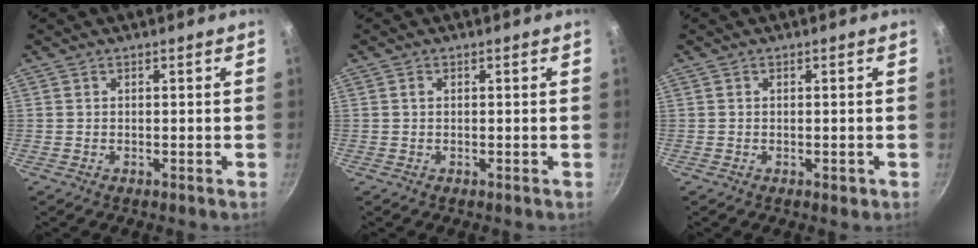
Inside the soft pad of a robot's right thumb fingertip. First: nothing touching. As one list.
[{"total": 0.6, "force": [0.1, 0.5, 0.4], "torque": [-0.007, 0.003, 0.003]}, {"total": 1.2, "force": [-0.4, 0.7, 0.8], "torque": [-0.009, 0.001, -0.005]}]